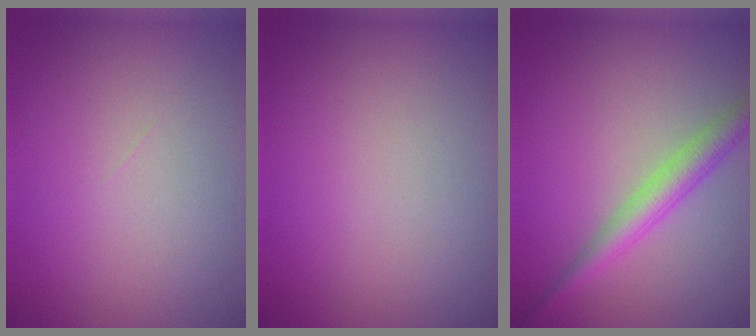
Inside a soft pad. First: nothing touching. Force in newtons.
{"total": 0.0}
{"total": 3.3, "press": 3.3, "slide": 0.1}